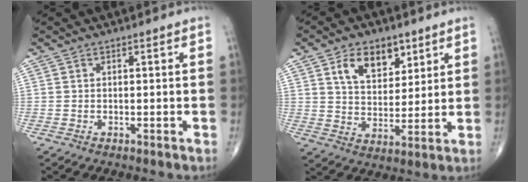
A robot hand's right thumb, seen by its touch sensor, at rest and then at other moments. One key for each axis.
{"total": 10.4, "fx": 5.3, "fy": 6.4, "fz": 6.3, "tx": -0.076, "ty": -0.027, "tz": 0.094}